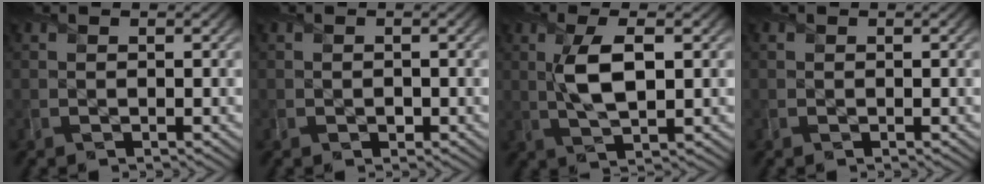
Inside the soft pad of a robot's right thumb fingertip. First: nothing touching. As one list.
[{"total": 0.8, "force": [-0.4, 0.7, 0.2], "torque": [0.001, -0.004, -0.006]}, {"total": 6.2, "force": [0.9, 2.1, 5.7], "torque": [-0.122, 0.000, 0.018]}, {"total": 0.0}]